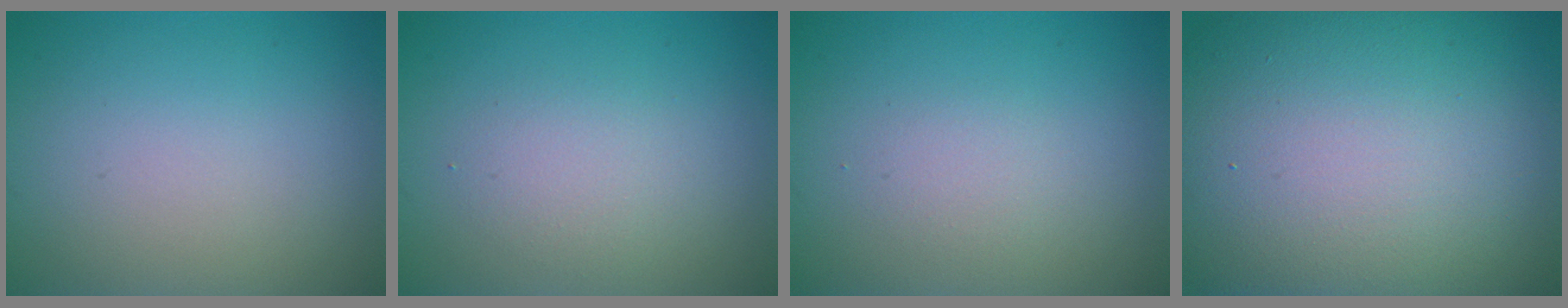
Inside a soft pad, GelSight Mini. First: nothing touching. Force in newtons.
{"total": 2.0, "press": 2.0, "slide": 0.1}
{"total": 1.3, "press": 1.3, "slide": 0.0}
{"total": 21.4, "press": 21.4, "slide": 0.5}